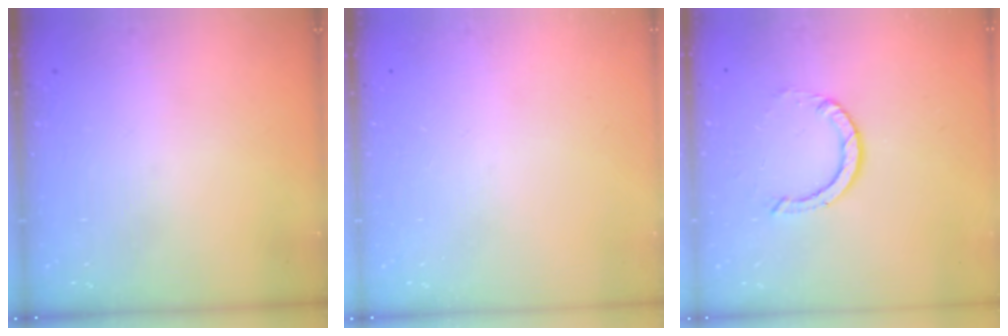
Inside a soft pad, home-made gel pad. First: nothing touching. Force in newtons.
{"total": 0.0}
{"total": 2.9, "press": 2.9, "slide": 0.2}